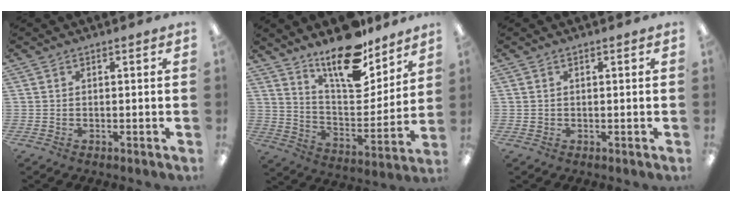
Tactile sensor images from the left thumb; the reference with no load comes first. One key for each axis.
{"total": 17.6, "fx": 13.9, "fy": 6.3, "fz": 8.8, "tx": -0.145, "ty": -0.097, "tz": 0.239}
{"total": 0.6, "fx": 0.2, "fy": 0.5, "fz": 0.1, "tx": -0.004, "ty": 0.005, "tz": 0.003}